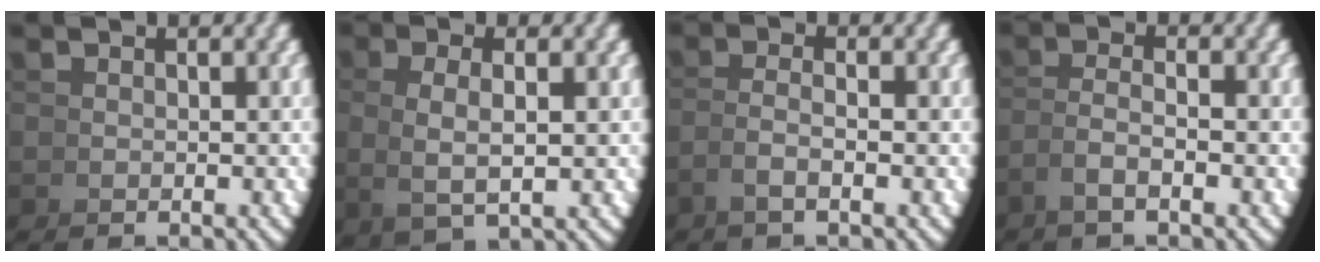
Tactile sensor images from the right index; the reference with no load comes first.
{"total": 3.4, "force": [1.0, 1.1, 3.1], "torque": [-0.057, 0.007, 0.027]}
{"total": 1.8, "force": [-0.6, -0.7, 1.6], "torque": [-0.034, -0.001, -0.005]}
{"total": 2.1, "force": [-0.6, -0.2, 2.0], "torque": [-0.044, -0.002, -0.006]}